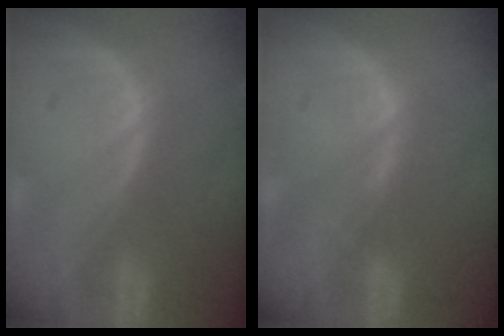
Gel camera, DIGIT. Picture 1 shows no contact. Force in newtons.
{"total": 1.1, "press": 1.1, "slide": 0.2}